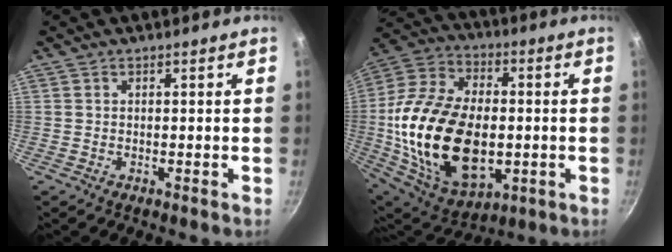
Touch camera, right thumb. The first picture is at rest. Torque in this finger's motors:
{"motor_torque": [-0.48, 2.60, 2.26, -0.51, 0.36]}